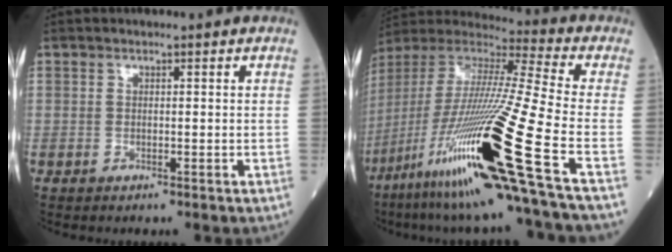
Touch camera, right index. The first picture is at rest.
{"total": 28.6, "force": [-12.4, -0.3, 25.8], "torque": [-0.500, -0.058, -0.231]}